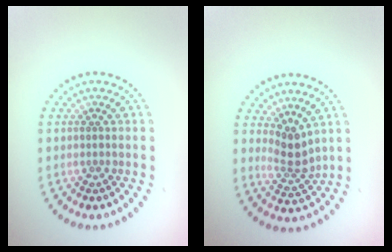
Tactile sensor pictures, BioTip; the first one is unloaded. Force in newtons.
{"total": 2.5, "press": 1.8, "slide": 1.8}